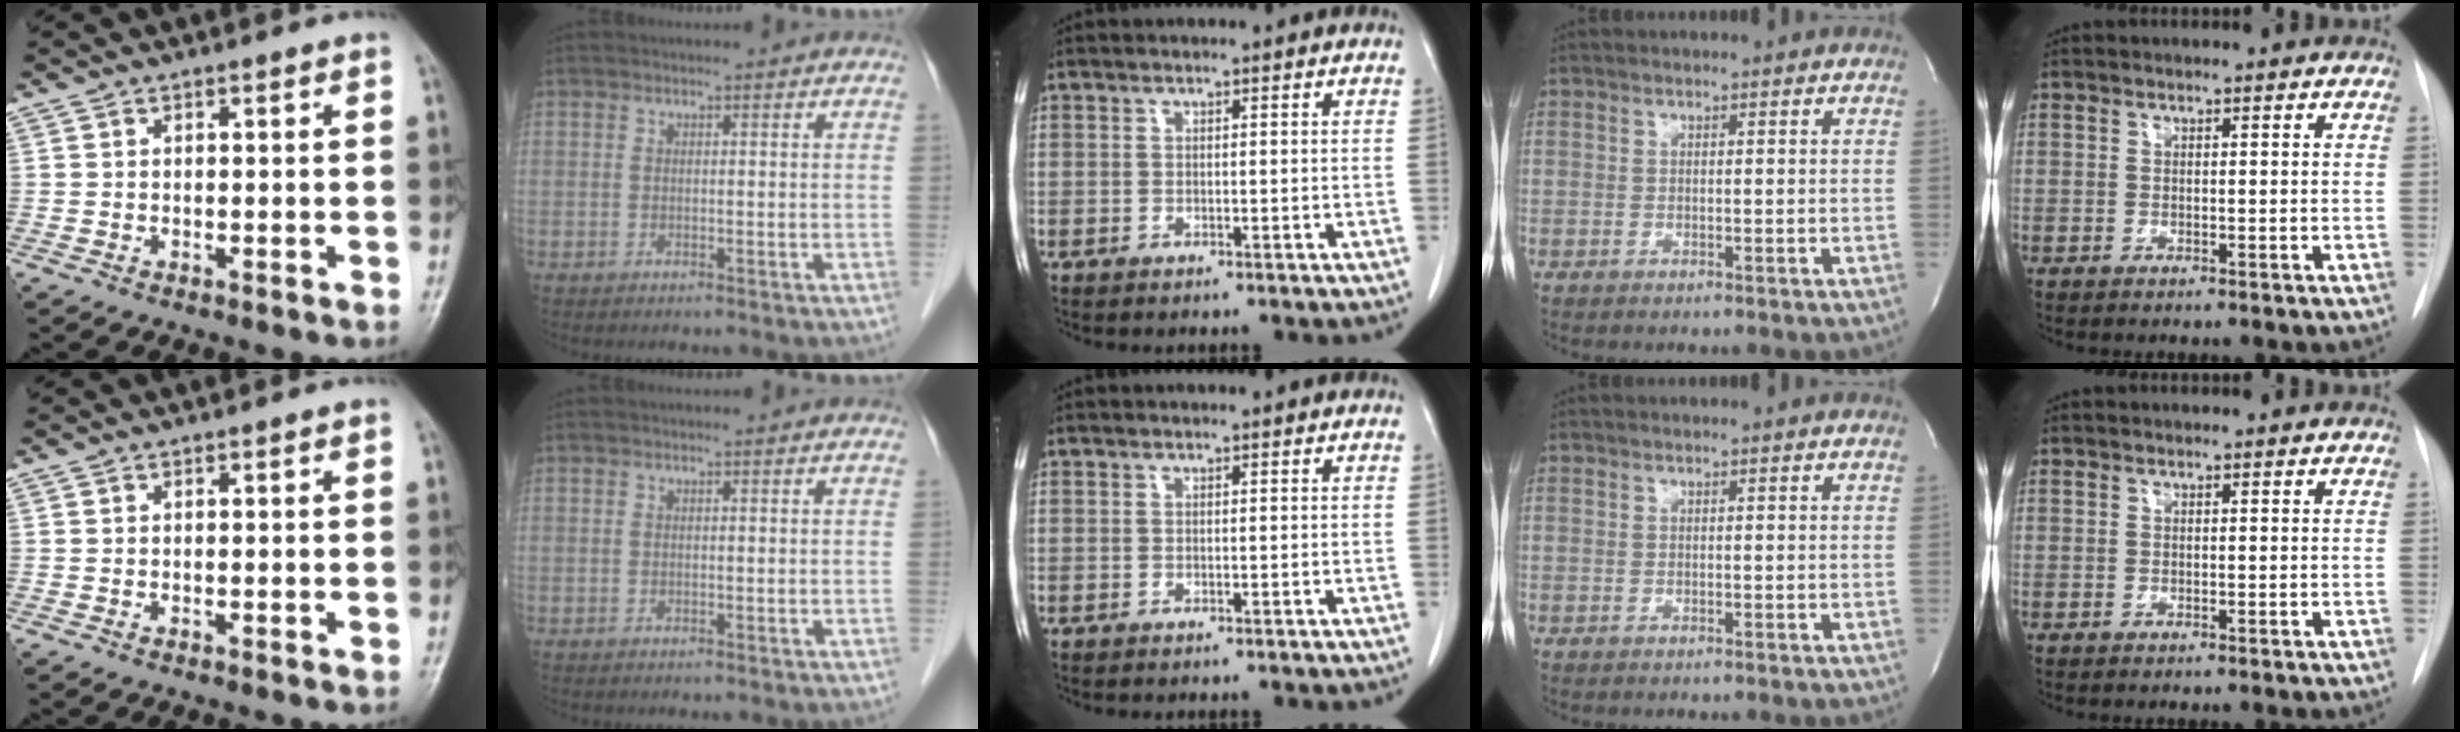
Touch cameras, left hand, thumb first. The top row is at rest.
{}